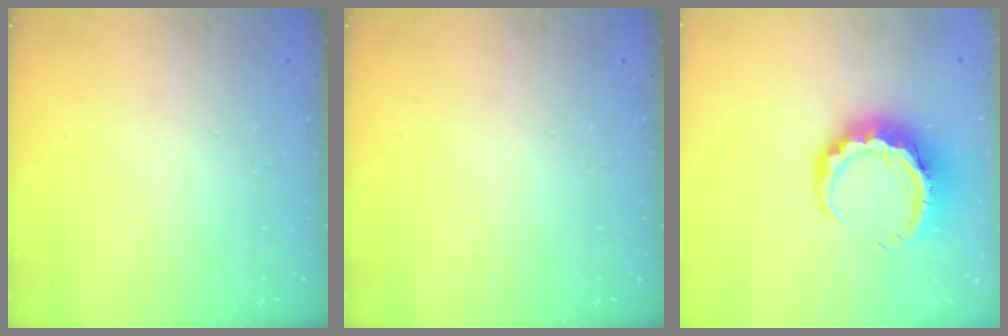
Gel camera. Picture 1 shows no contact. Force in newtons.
{"total": 0.0}
{"total": 9.7, "press": 9.5, "slide": 1.9}